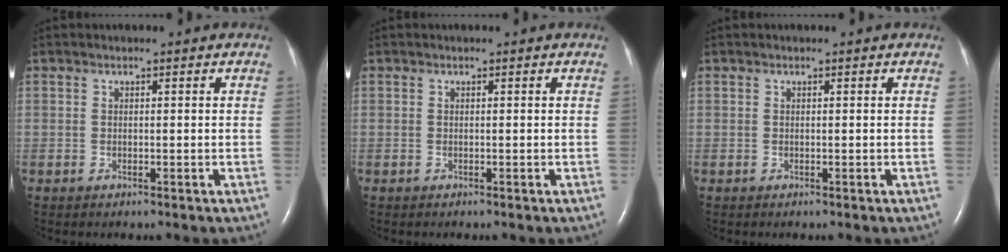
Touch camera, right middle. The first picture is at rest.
{"total": 0.0}
{"total": 0.0}